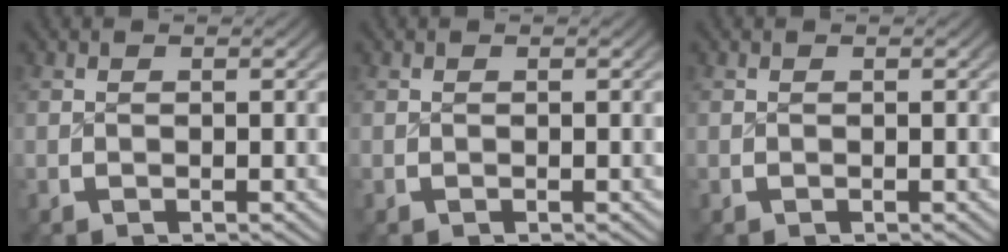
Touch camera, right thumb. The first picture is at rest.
{"total": 0.0}
{"total": 0.0}